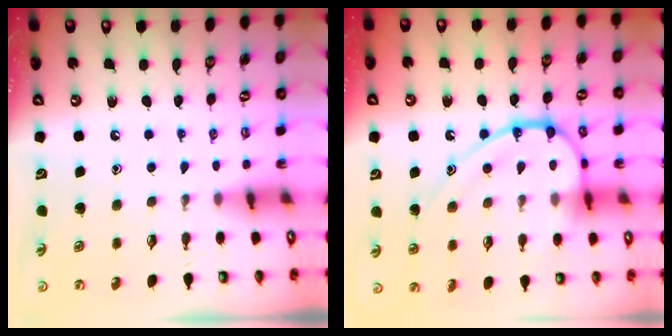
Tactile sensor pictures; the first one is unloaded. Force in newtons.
{"total": 15.7, "press": 15.7, "slide": 1.2}